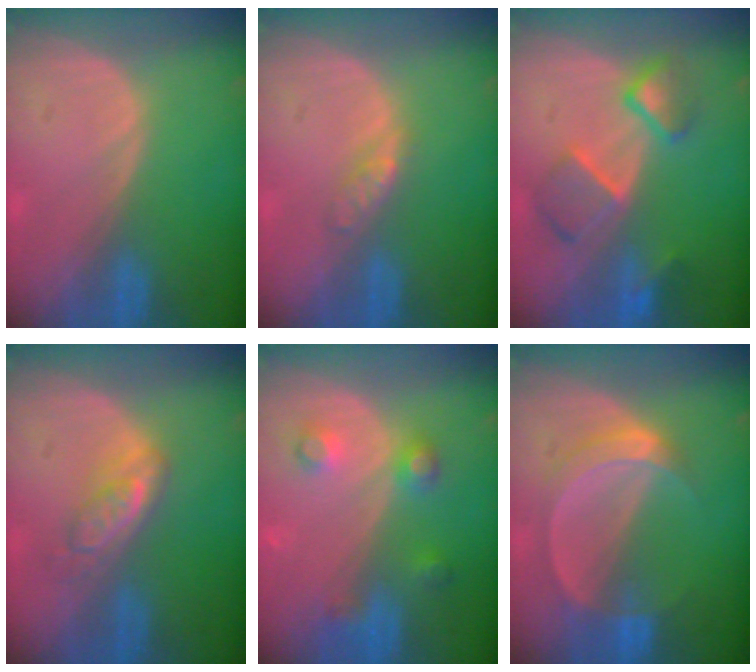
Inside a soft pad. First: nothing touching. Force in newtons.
{"total": 2.4, "press": 2.4, "slide": 0.2}
{"total": 7.1, "press": 6.9, "slide": 1.9}
{"total": 5.0, "press": 4.6, "slide": 2.0}
{"total": 4.5, "press": 4.5, "slide": 0.1}
{"total": 5.7, "press": 5.2, "slide": 2.4}